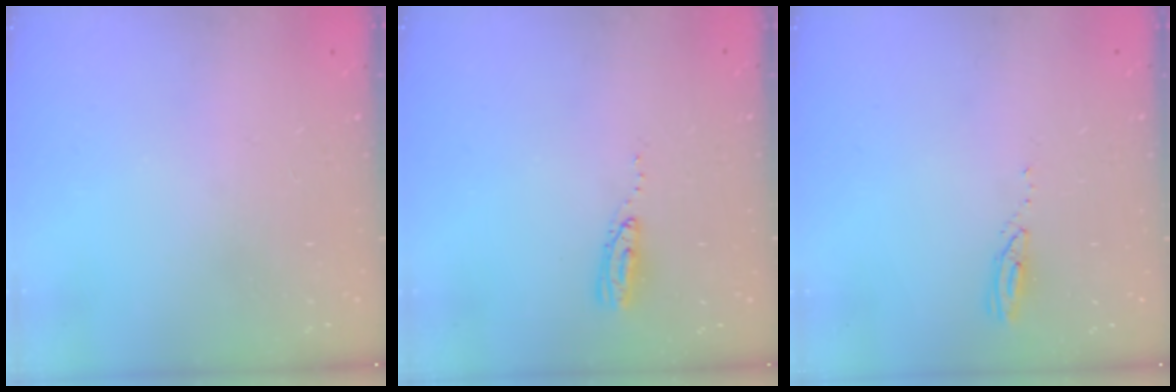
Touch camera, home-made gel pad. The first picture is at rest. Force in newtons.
{"total": 5.0, "press": 5.0, "slide": 0.5}
{"total": 3.0, "press": 3.0, "slide": 0.1}